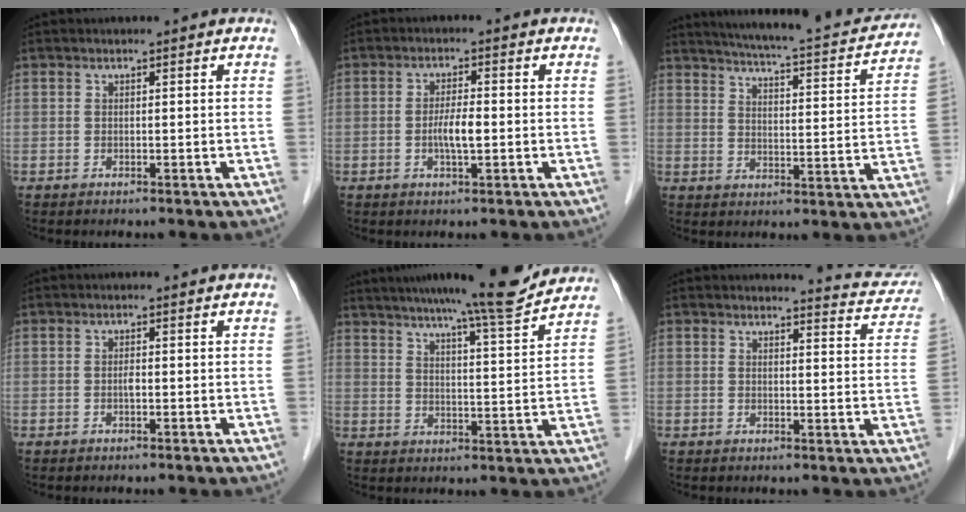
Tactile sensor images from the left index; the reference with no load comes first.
{"total": 3.5, "force": [-0.7, 0.6, 3.4], "torque": [-0.069, -0.002, -0.013]}
{"total": 19.4, "force": [17.5, 2.5, 7.9], "torque": [-0.118, -0.013, 0.221]}
{"total": 0.8, "force": [-0.3, 0.2, 0.8], "torque": [-0.015, 0.001, -0.006]}
{"total": 14.0, "force": [12.5, -0.3, 6.3], "torque": [-0.097, -0.008, 0.170]}
{"total": 6.5, "force": [6.5, 0.6, 0.1], "torque": [0.002, -0.029, 0.054]}